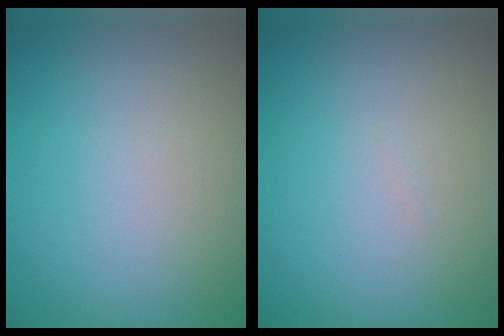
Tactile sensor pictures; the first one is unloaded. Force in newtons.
{"total": 0.0}